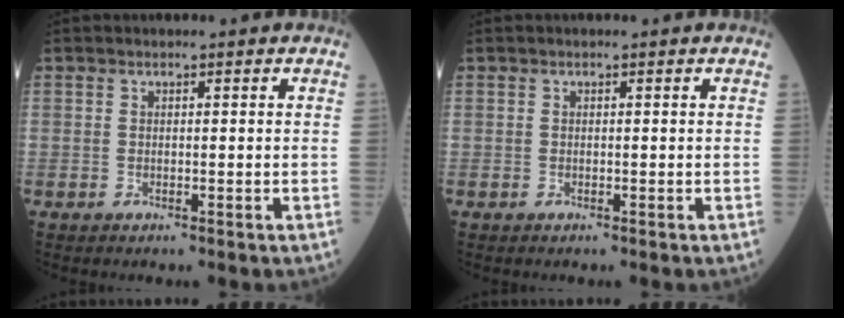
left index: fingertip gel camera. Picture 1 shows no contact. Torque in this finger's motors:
{"motor_torque": [-0.18, -0.05, 0.01, 0.02]}